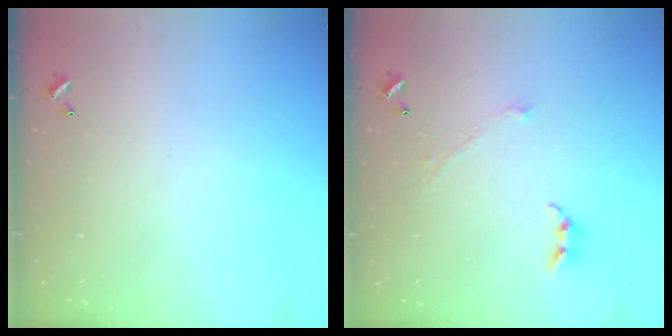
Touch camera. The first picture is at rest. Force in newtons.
{"total": 2.9, "press": 2.9, "slide": 0.4}